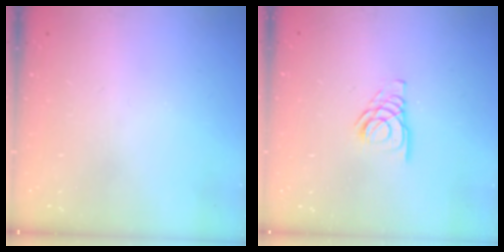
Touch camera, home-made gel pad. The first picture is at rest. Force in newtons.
{"total": 5.9, "press": 5.8, "slide": 0.8}